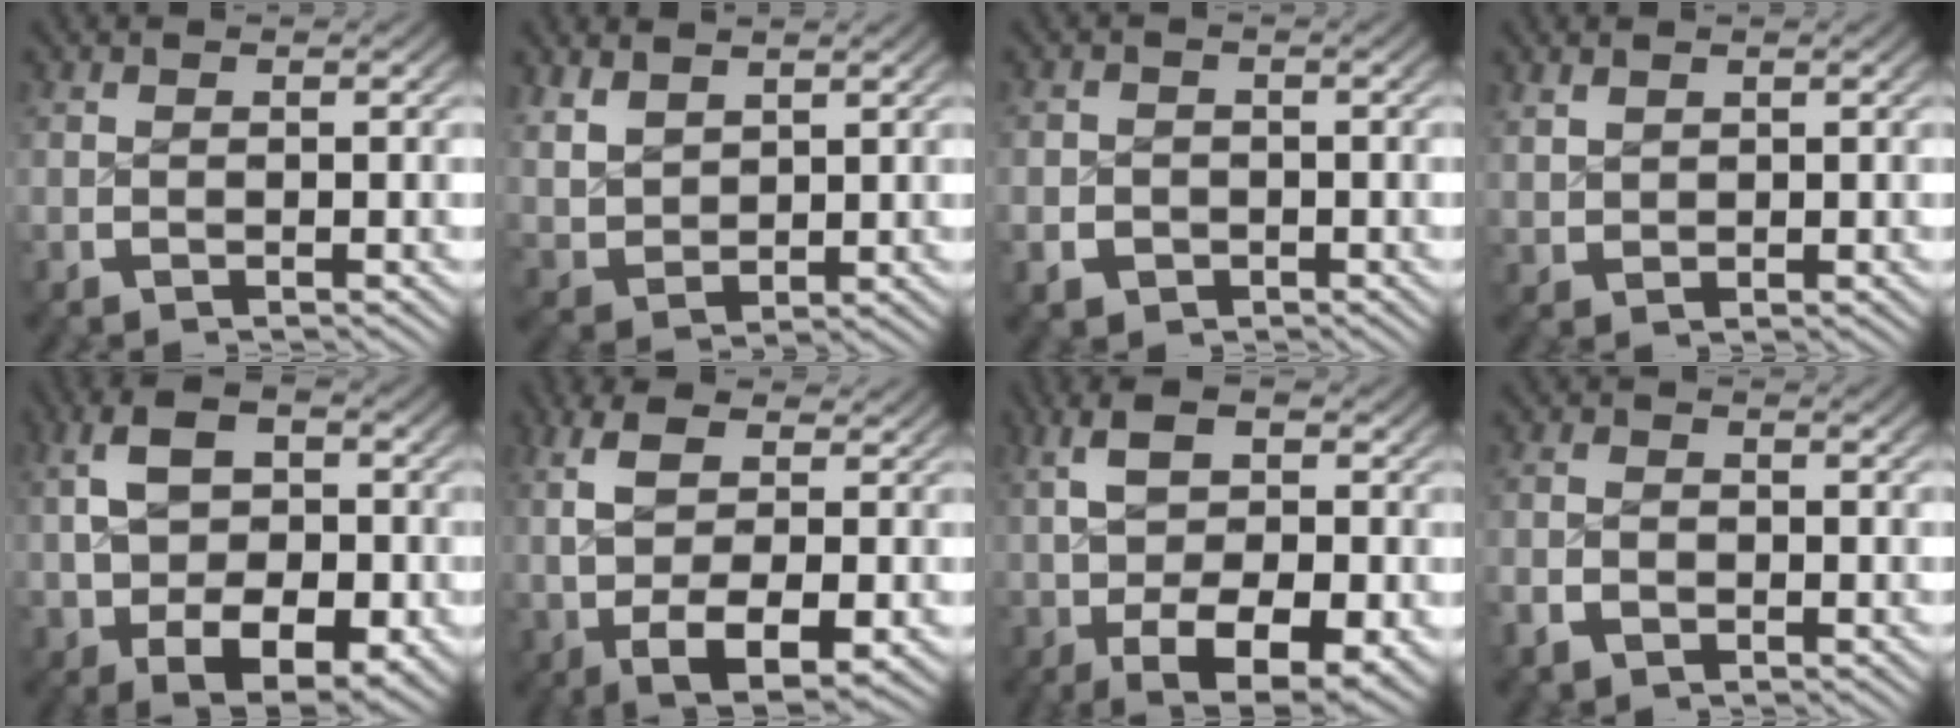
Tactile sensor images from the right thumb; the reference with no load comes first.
{"total": 4.1, "force": [1.8, 3.0, 2.3], "torque": [-0.060, -0.021, 0.052]}
{"total": 3.7, "force": [-1.4, 3.1, 1.2], "torque": [-0.025, -0.015, -0.020]}
{"total": 1.5, "force": [1.2, 0.7, 0.5], "torque": [-0.006, 0.002, 0.032]}
{"total": 11.1, "force": [-0.4, 7.3, 8.4], "torque": [-0.156, -0.033, 0.011]}
{"total": 9.7, "force": [-0.3, 5.8, 7.8], "torque": [-0.173, -0.039, 0.022]}
{"total": 11.0, "force": [-0.9, 6.4, 8.8], "torque": [-0.164, -0.038, 0.006]}
{"total": 2.3, "force": [-1.0, 1.8, 1.0], "torque": [-0.021, -0.002, -0.020]}